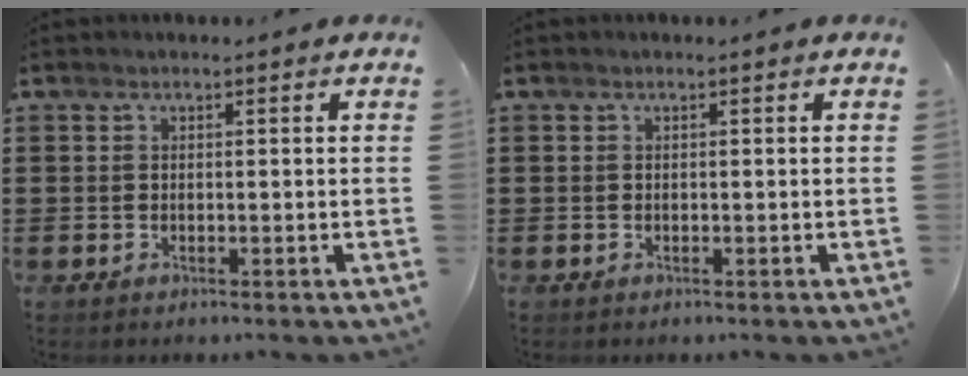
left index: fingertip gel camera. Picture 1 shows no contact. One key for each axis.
{"total": 0.0}